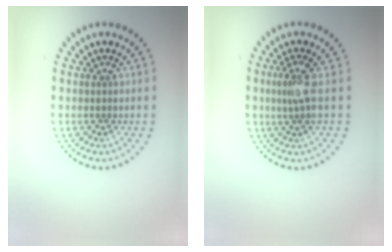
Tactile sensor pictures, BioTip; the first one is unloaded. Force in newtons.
{"total": 2.2, "press": 1.6, "slide": 1.4}